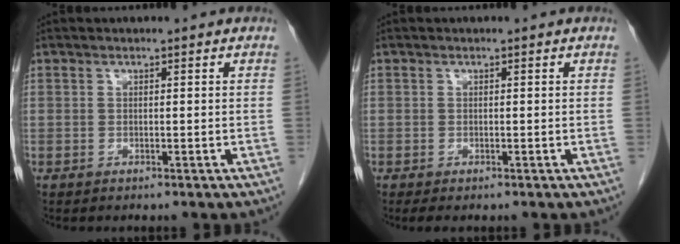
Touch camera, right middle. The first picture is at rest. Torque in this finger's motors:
{"motor_torque": [0.52, -0.30, -0.06, -0.01]}